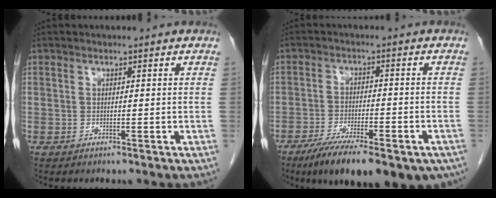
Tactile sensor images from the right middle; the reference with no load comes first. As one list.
[{"total": 17.5, "force": [-12.1, 5.1, 11.6], "torque": [-0.147, -0.014, -0.177]}]